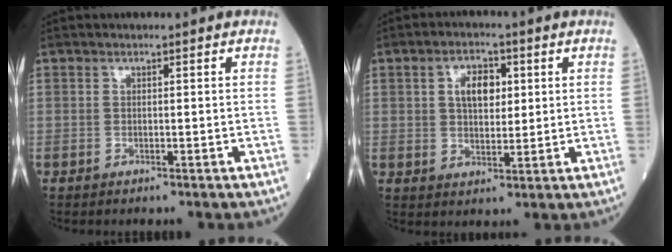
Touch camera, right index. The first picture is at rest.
{"total": 5.6, "force": [1.6, 3.0, 4.4], "torque": [-0.076, 0.010, 0.029]}